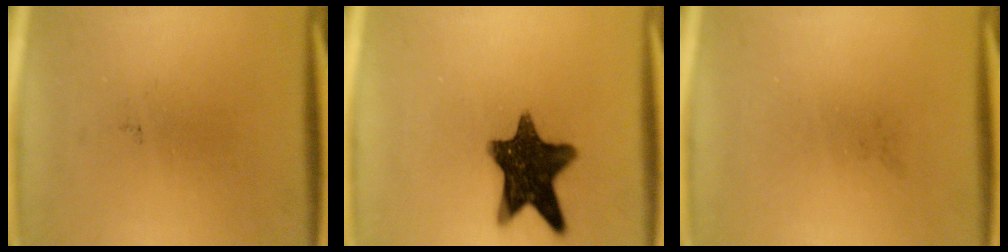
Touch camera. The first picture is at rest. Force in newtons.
{"total": 13.1}
{"total": 0.0}